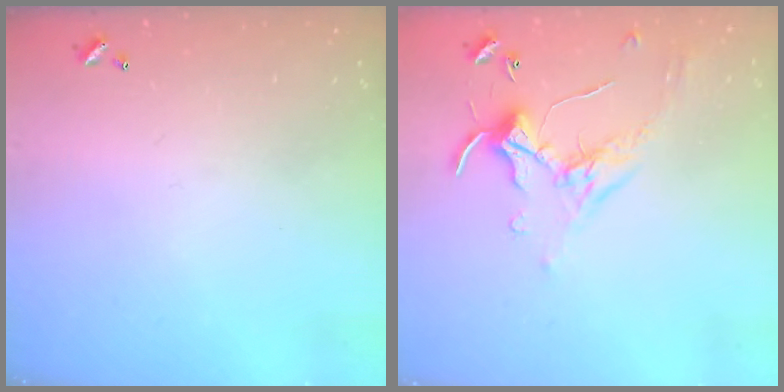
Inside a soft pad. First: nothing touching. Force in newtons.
{"total": 0.0}